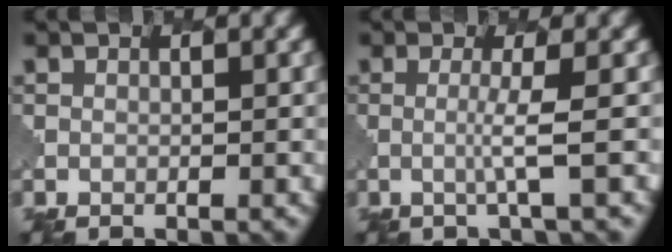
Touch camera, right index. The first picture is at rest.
{"total": 1.8, "force": [0.0, 0.0, 1.8], "torque": [-0.035, -0.003, -0.008]}